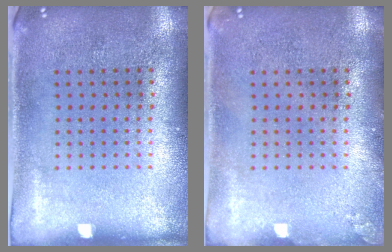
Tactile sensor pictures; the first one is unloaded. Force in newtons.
{"total": 0.8, "press": 0.8, "slide": 0.1}